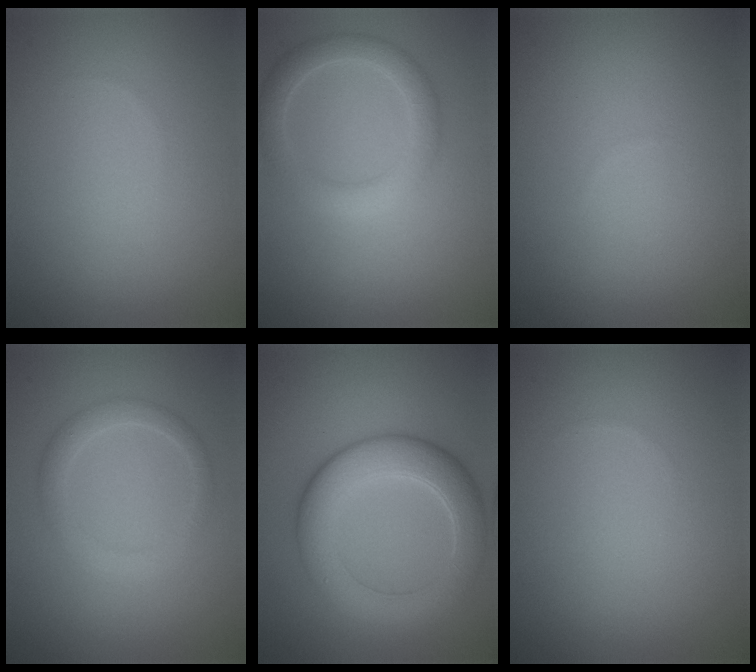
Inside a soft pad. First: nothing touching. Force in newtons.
{"total": 3.1, "press": 3.1, "slide": 0.1}
{"total": 0.0}
{"total": 2.0, "press": 2.0, "slide": 0.3}
{"total": 6.4, "press": 6.4, "slide": 0.4}
{"total": 0.0}